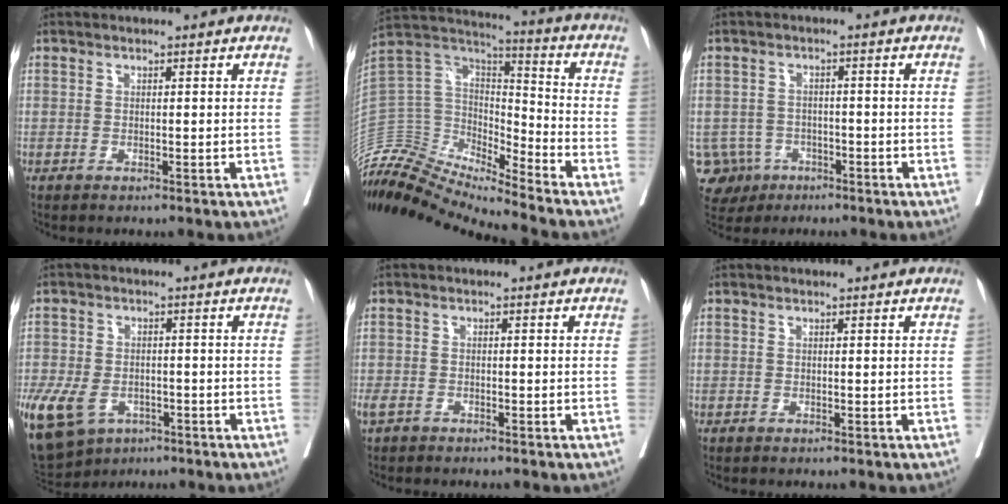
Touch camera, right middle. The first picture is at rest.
{"total": 16.6, "force": [-16.1, 1.7, 3.7], "torque": [-0.071, 0.068, -0.303]}
{"total": 6.2, "force": [-3.0, 5.4, 0.3], "torque": [-0.018, 0.008, -0.044]}
{"total": 21.2, "force": [-9.8, 15.7, 10.3], "torque": [-0.342, -0.026, -0.150]}
{"total": 2.3, "force": [-1.9, 1.0, 0.8], "torque": [-0.025, -0.004, -0.033]}
{"total": 0.0}